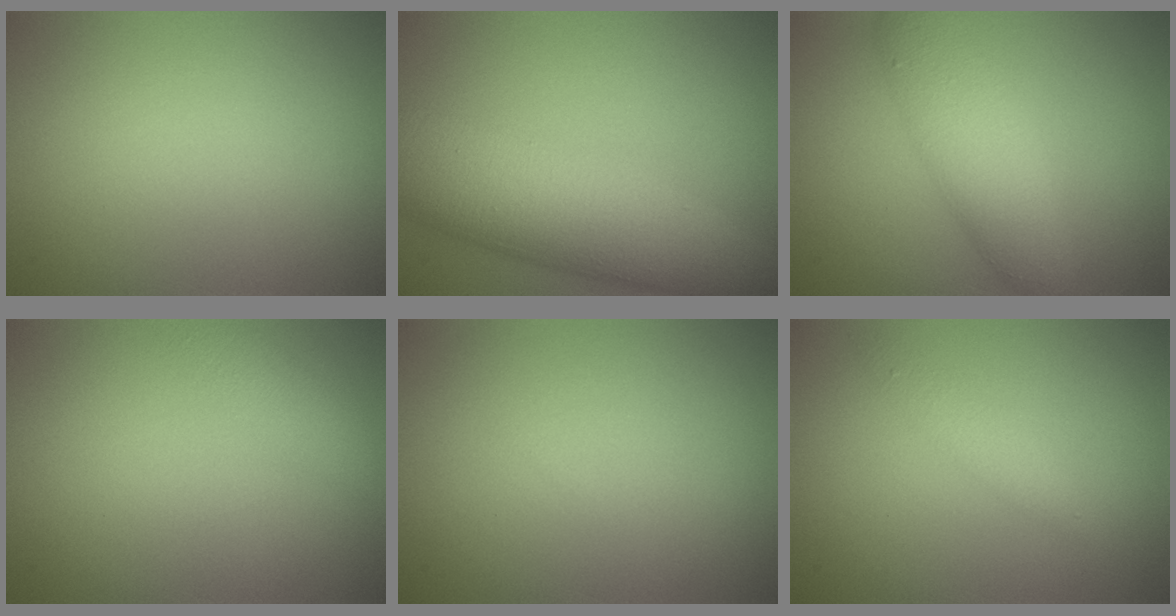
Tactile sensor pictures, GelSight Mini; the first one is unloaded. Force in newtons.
{"total": 8.6, "press": 8.6, "slide": 0.2}
{"total": 4.6, "press": 4.6, "slide": 0.1}
{"total": 2.5, "press": 2.5, "slide": 0.1}
{"total": 0.0}
{"total": 1.4, "press": 1.4, "slide": 0.0}